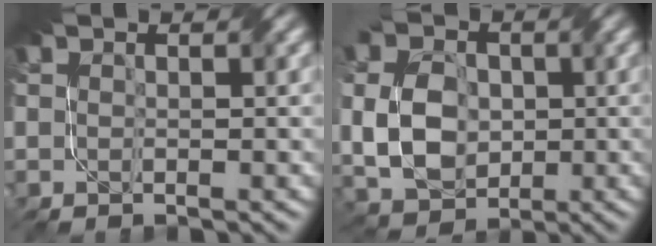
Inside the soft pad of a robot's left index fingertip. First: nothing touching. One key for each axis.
{"total": 8.2, "fx": -0.9, "fy": 6.0, "fz": 5.4, "tx": -0.115, "ty": 0.000, "tz": -0.027}